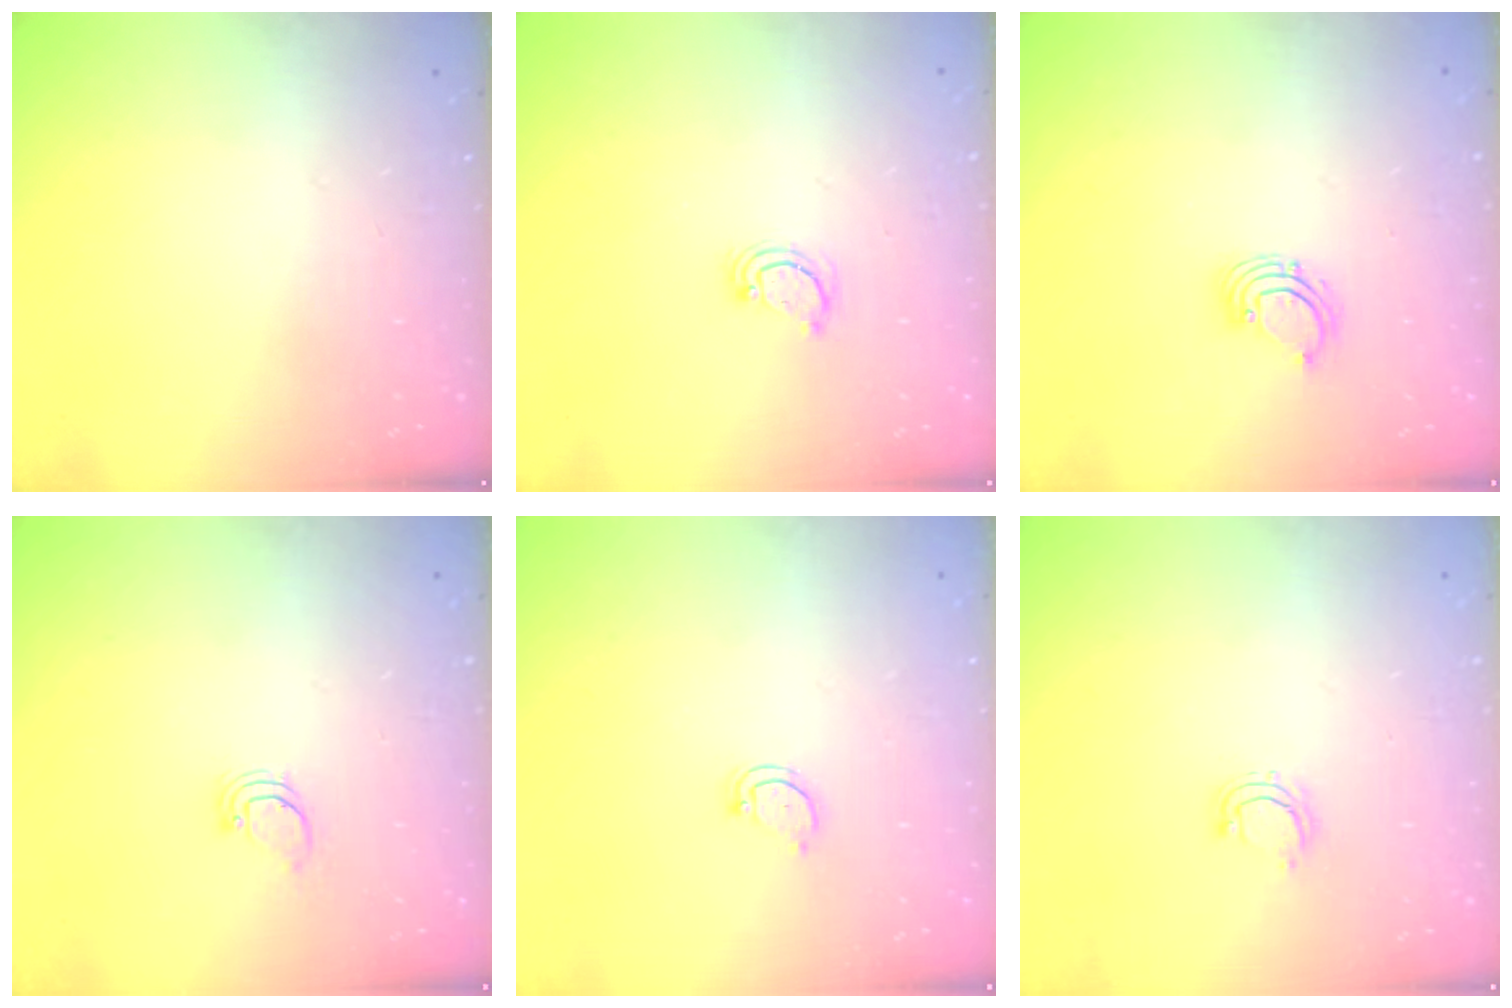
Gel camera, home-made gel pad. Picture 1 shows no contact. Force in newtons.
{"total": 3.3, "press": 3.3, "slide": 0.3}
{"total": 2.2, "press": 2.2, "slide": 0.2}
{"total": 0.9, "press": 0.9, "slide": 0.1}
{"total": 2.8, "press": 2.8, "slide": 0.2}
{"total": 4.9, "press": 4.8, "slide": 0.9}